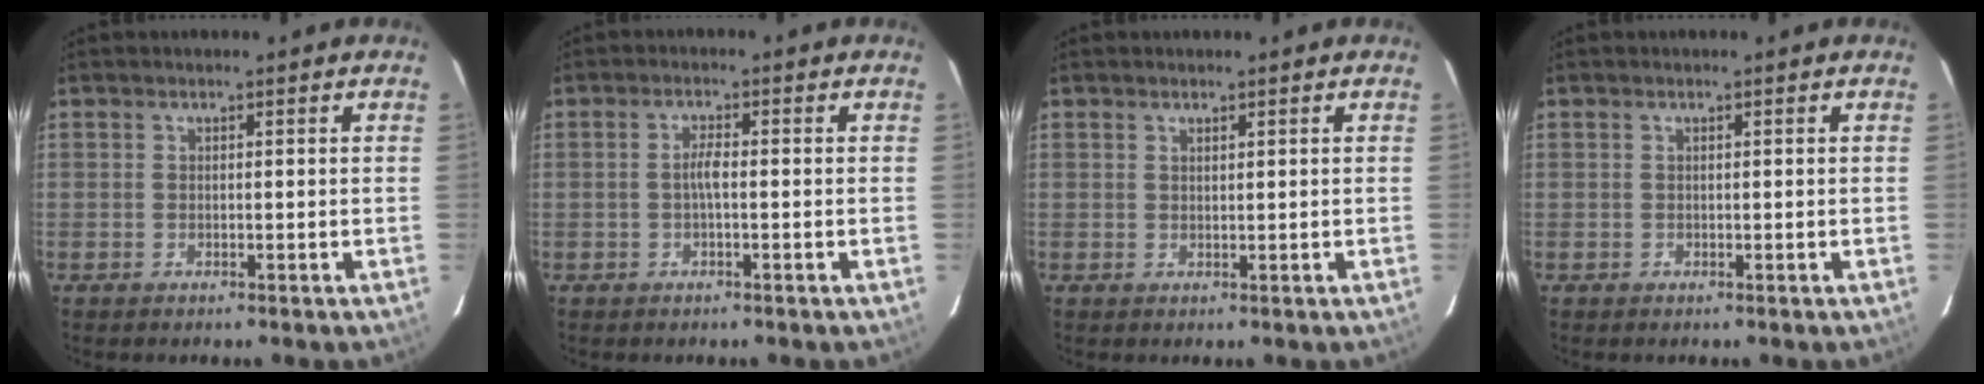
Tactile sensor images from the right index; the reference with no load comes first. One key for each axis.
{"total": 2.0, "fx": -0.4, "fy": 0.3, "fz": 2.0, "tx": -0.039, "ty": 0.005, "tz": -0.010}
{"total": 0.7, "fx": 0.6, "fy": 0.1, "fz": 0.4, "tx": -0.006, "ty": 0.001, "tz": 0.011}
{"total": 0.0}